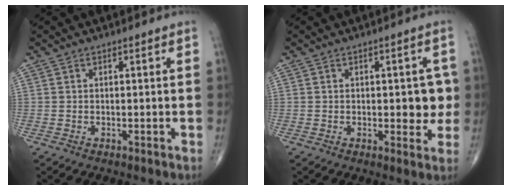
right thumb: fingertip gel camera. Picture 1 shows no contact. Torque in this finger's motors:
{"motor_torque": [0.58, 0.65, 0.80, 0.19, 0.00]}